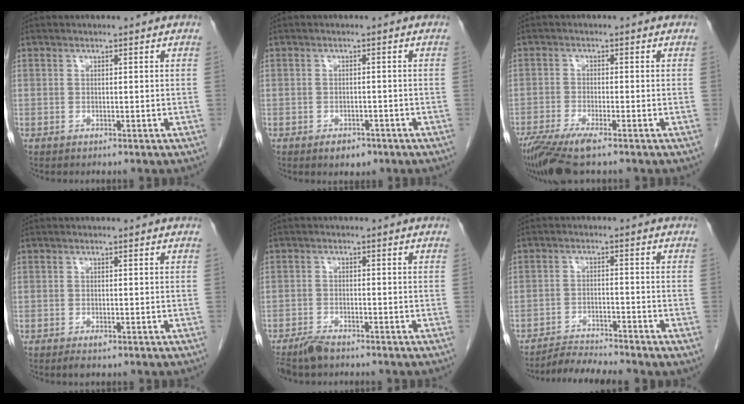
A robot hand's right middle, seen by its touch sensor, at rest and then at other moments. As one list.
[{"total": 2.7, "force": [-1.8, 1.5, 1.4], "torque": [-0.019, 0.002, -0.017]}, {"total": 7.8, "force": [-5.4, 1.0, 5.5], "torque": [-0.100, -0.020, -0.097]}, {"total": 1.2, "force": [-0.8, 0.4, 0.9], "torque": [-0.015, -0.002, -0.008]}, {"total": 4.0, "force": [-3.4, 1.1, 1.8], "torque": [-0.038, -0.008, -0.060]}, {"total": 4.1, "force": [-4.0, -0.8, 0.7], "torque": [-0.014, -0.017, -0.072]}]